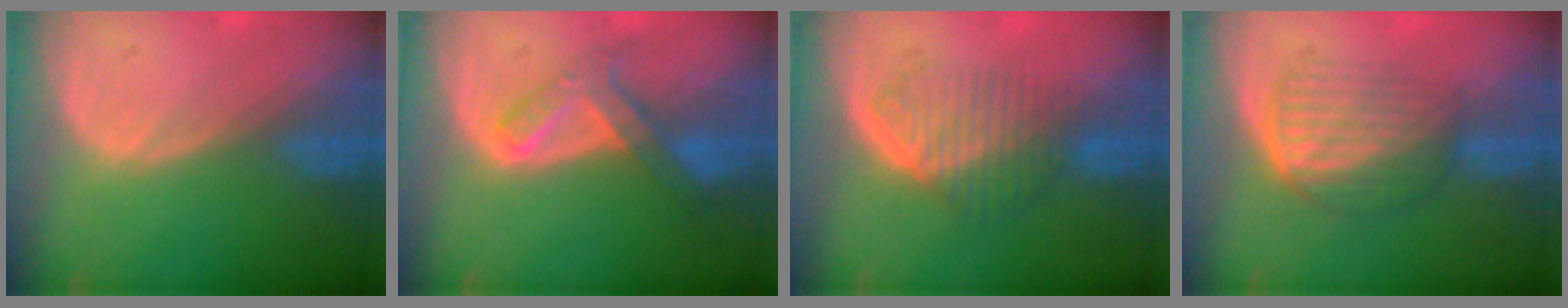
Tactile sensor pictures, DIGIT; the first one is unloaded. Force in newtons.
{"total": 6.7, "press": 5.7, "slide": 3.5}
{"total": 6.6, "press": 5.9, "slide": 3.1}
{"total": 6.9, "press": 6.0, "slide": 3.5}